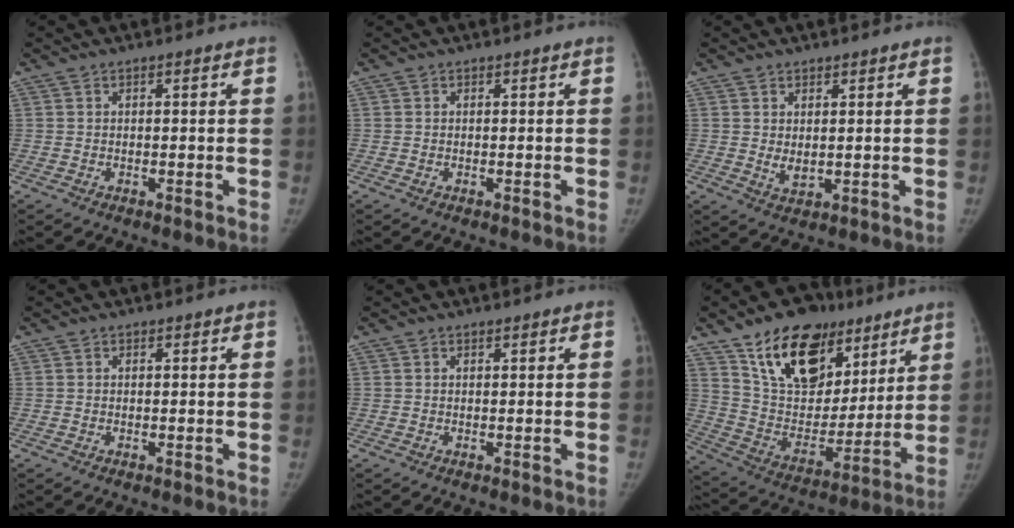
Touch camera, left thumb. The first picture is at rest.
{"total": 0.0}
{"total": 2.4, "force": [0.9, 1.5, 1.8], "torque": [-0.023, -0.017, 0.021]}
{"total": 0.0}
{"total": 0.0}
{"total": 23.3, "force": [13.8, 14.2, 12.4], "torque": [-0.161, -0.043, 0.242]}